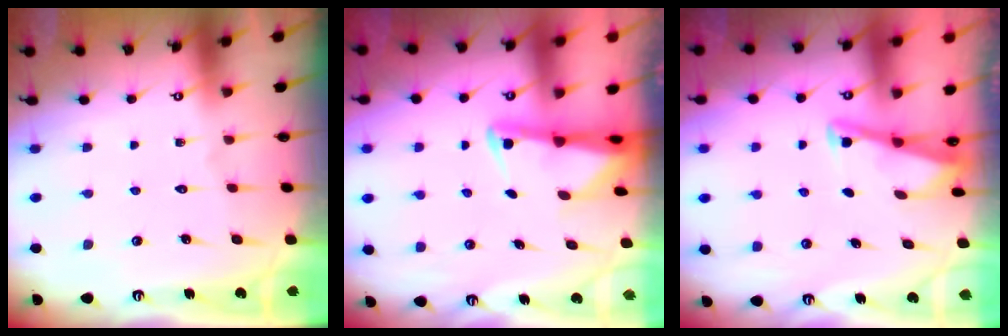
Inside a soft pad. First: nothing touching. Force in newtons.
{"total": 2.4, "press": 2.3, "slide": 0.6}
{"total": 3.0, "press": 3.0, "slide": 0.3}